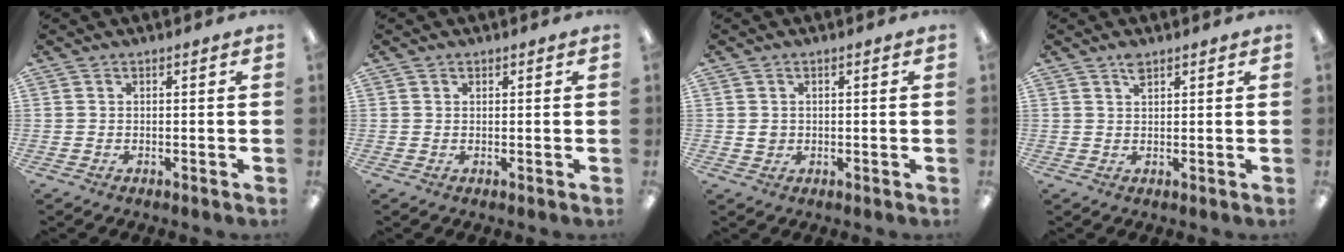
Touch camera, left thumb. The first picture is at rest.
{"total": 0.8, "force": [0.6, 0.5, 0.1], "torque": [-0.001, 0.001, 0.011]}
{"total": 1.8, "force": [0.3, 1.7, 0.7], "torque": [-0.006, 0.002, 0.001]}
{"total": 2.5, "force": [1.8, 1.1, 1.2], "torque": [-0.020, -0.003, 0.032]}